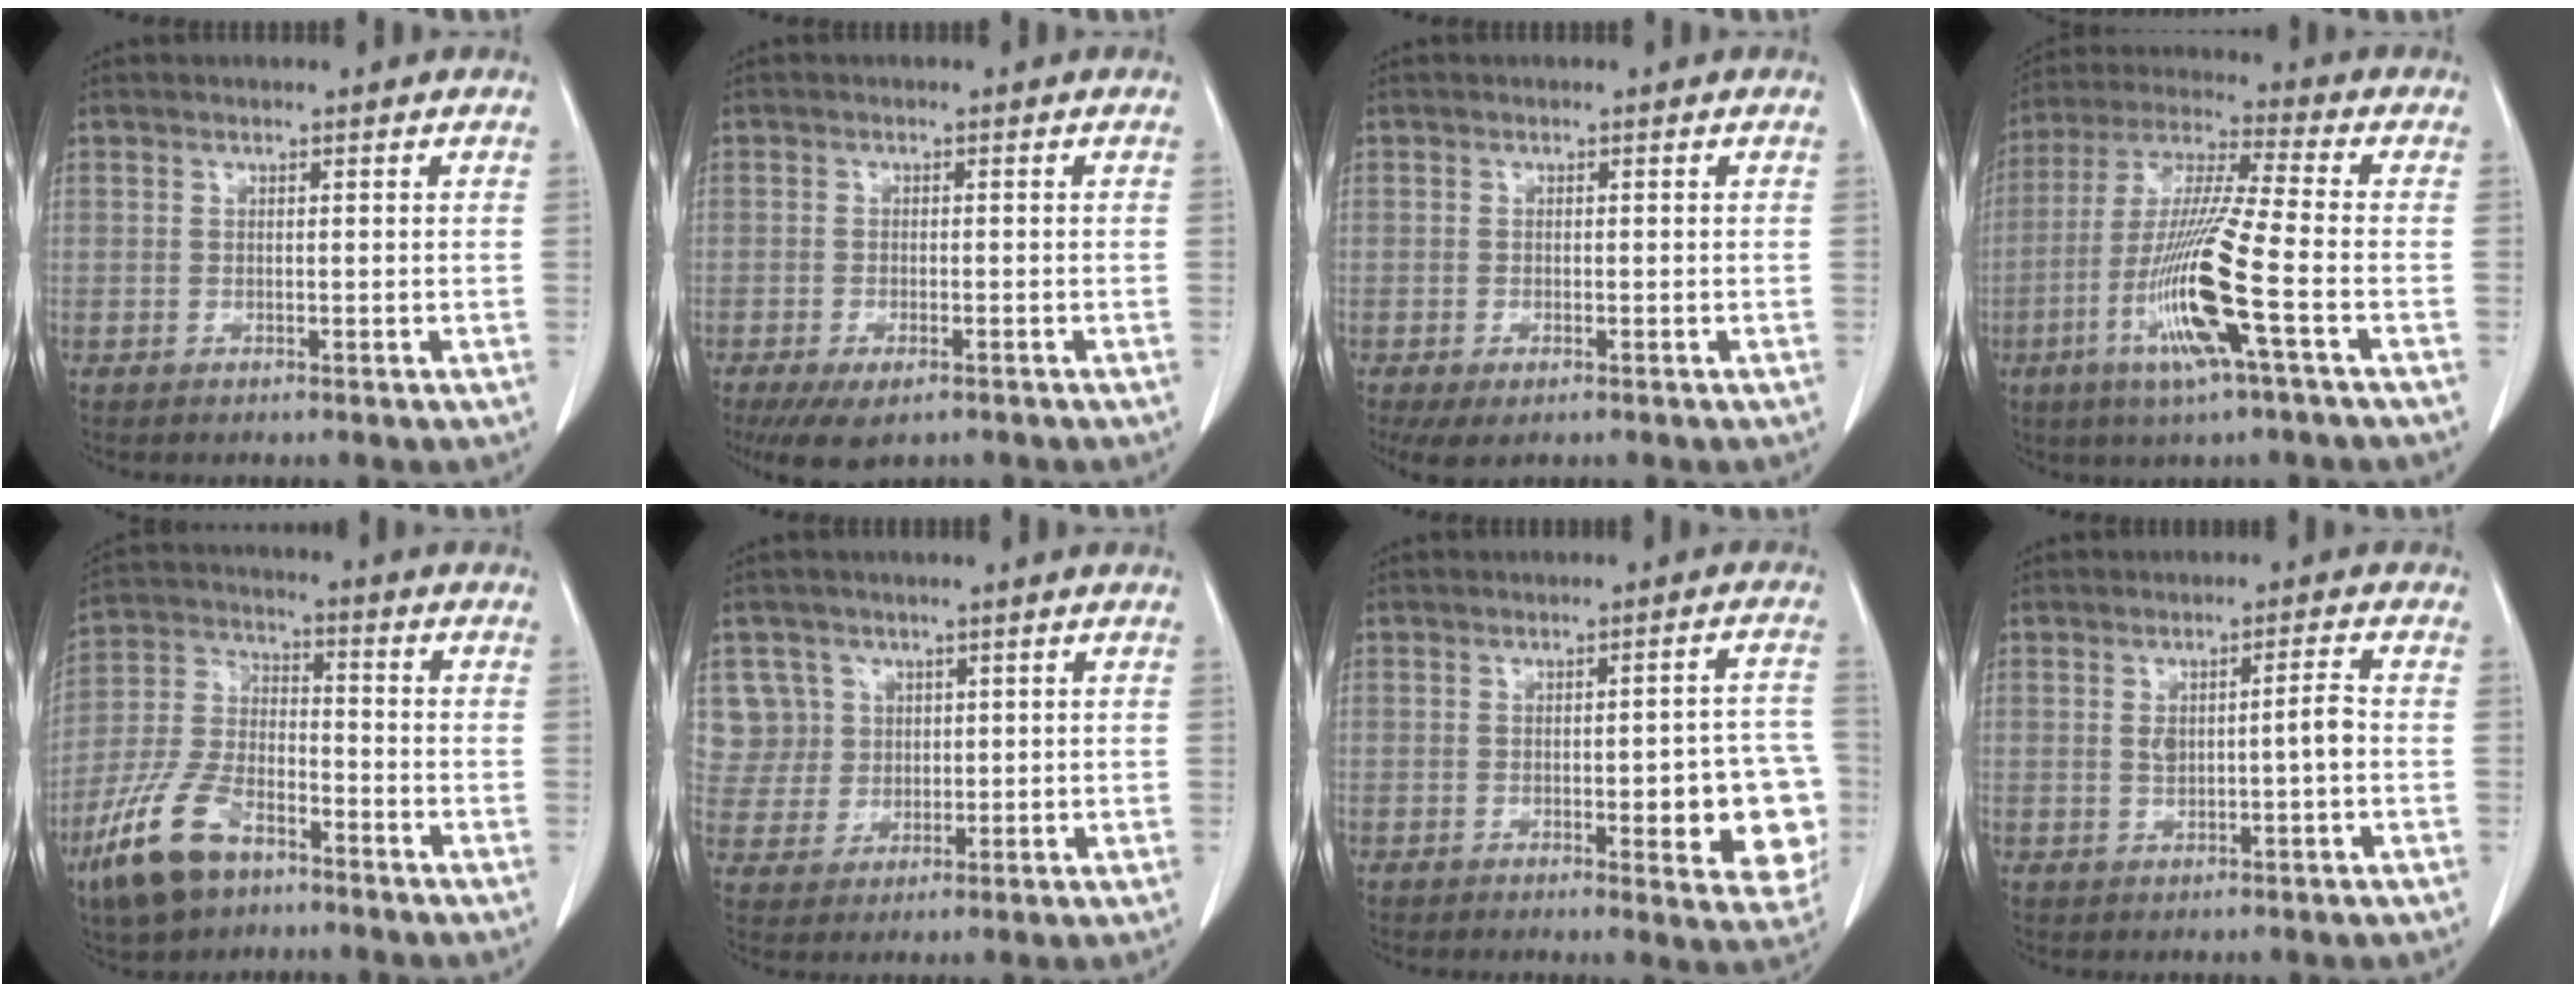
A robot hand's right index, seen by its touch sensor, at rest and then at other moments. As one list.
[{"total": 6.1, "force": [-4.2, 2.2, 3.8], "torque": [-0.059, -0.010, -0.064]}, {"total": 3.4, "force": [-2.0, 1.3, 2.5], "torque": [-0.043, -0.007, -0.026]}, {"total": 15.0, "force": [-5.1, -0.3, 14.1], "torque": [-0.292, -0.017, -0.102]}, {"total": 12.9, "force": [-7.9, 6.0, 8.2], "torque": [-0.184, -0.003, -0.153]}, {"total": 6.7, "force": [2.4, 6.2, -0.3], "torque": [0.014, 0.017, 0.057]}, {"total": 11.7, "force": [-2.5, 3.0, 11.1], "torque": [-0.096, 0.010, -0.027]}, {"total": 4.2, "force": [-0.1, 0.7, 4.1], "torque": [-0.073, 0.011, 0.004]}]